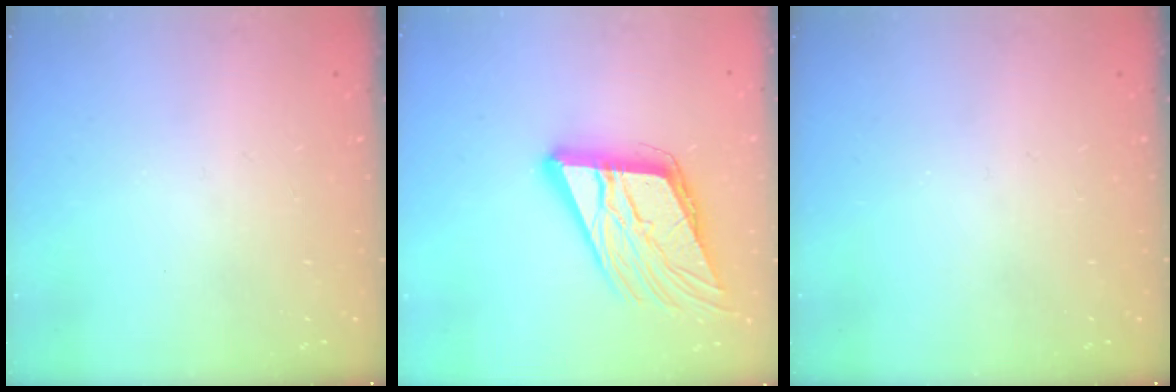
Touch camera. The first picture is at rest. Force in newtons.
{"total": 18.7, "press": 18.4, "slide": 3.2}
{"total": 0.0}